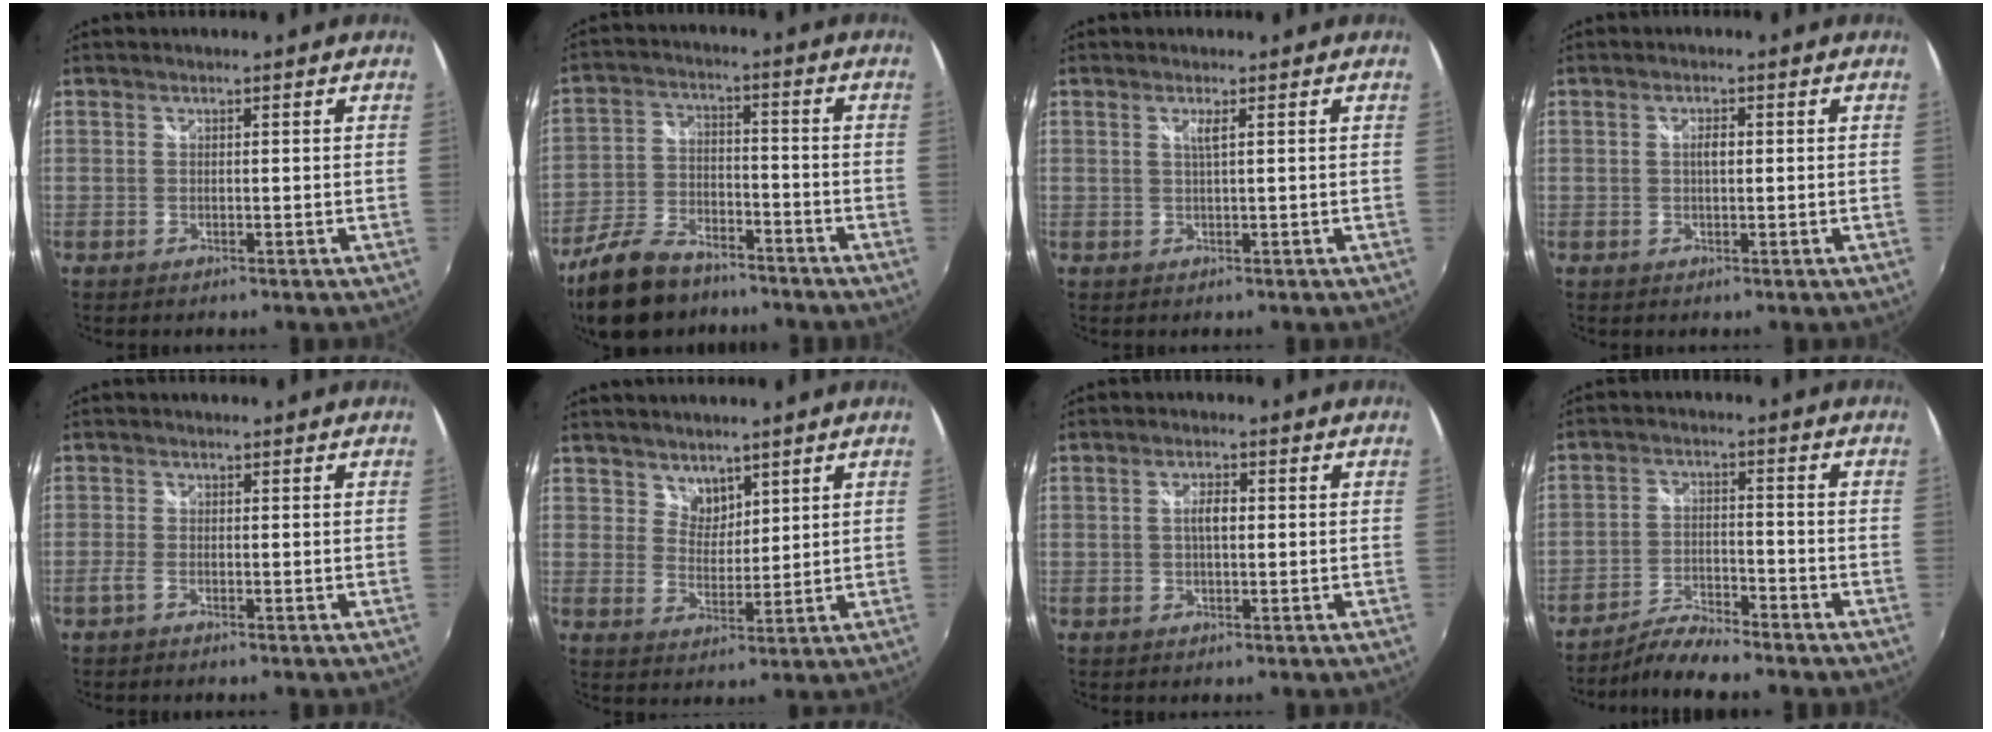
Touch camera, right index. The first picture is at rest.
{"total": 14.1, "force": [-10.7, 6.4, 6.5], "torque": [-0.156, -0.008, -0.192]}
{"total": 1.3, "force": [0.7, -0.5, 0.9], "torque": [-0.017, 0.003, 0.012]}
{"total": 1.7, "force": [0.2, 0.7, 1.6], "torque": [-0.028, 0.003, 0.002]}
{"total": 1.5, "force": [-1.0, 0.4, 1.0], "torque": [-0.025, -0.002, -0.024]}
{"total": 4.1, "force": [3.0, 2.6, 0.7], "torque": [-0.001, 0.005, 0.056]}
{"total": 2.8, "force": [0.1, 1.1, 2.5], "torque": [-0.046, 0.005, 0.000]}
{"total": 6.7, "force": [-6.2, 0.7, 2.3], "torque": [-0.053, 0.004, -0.115]}